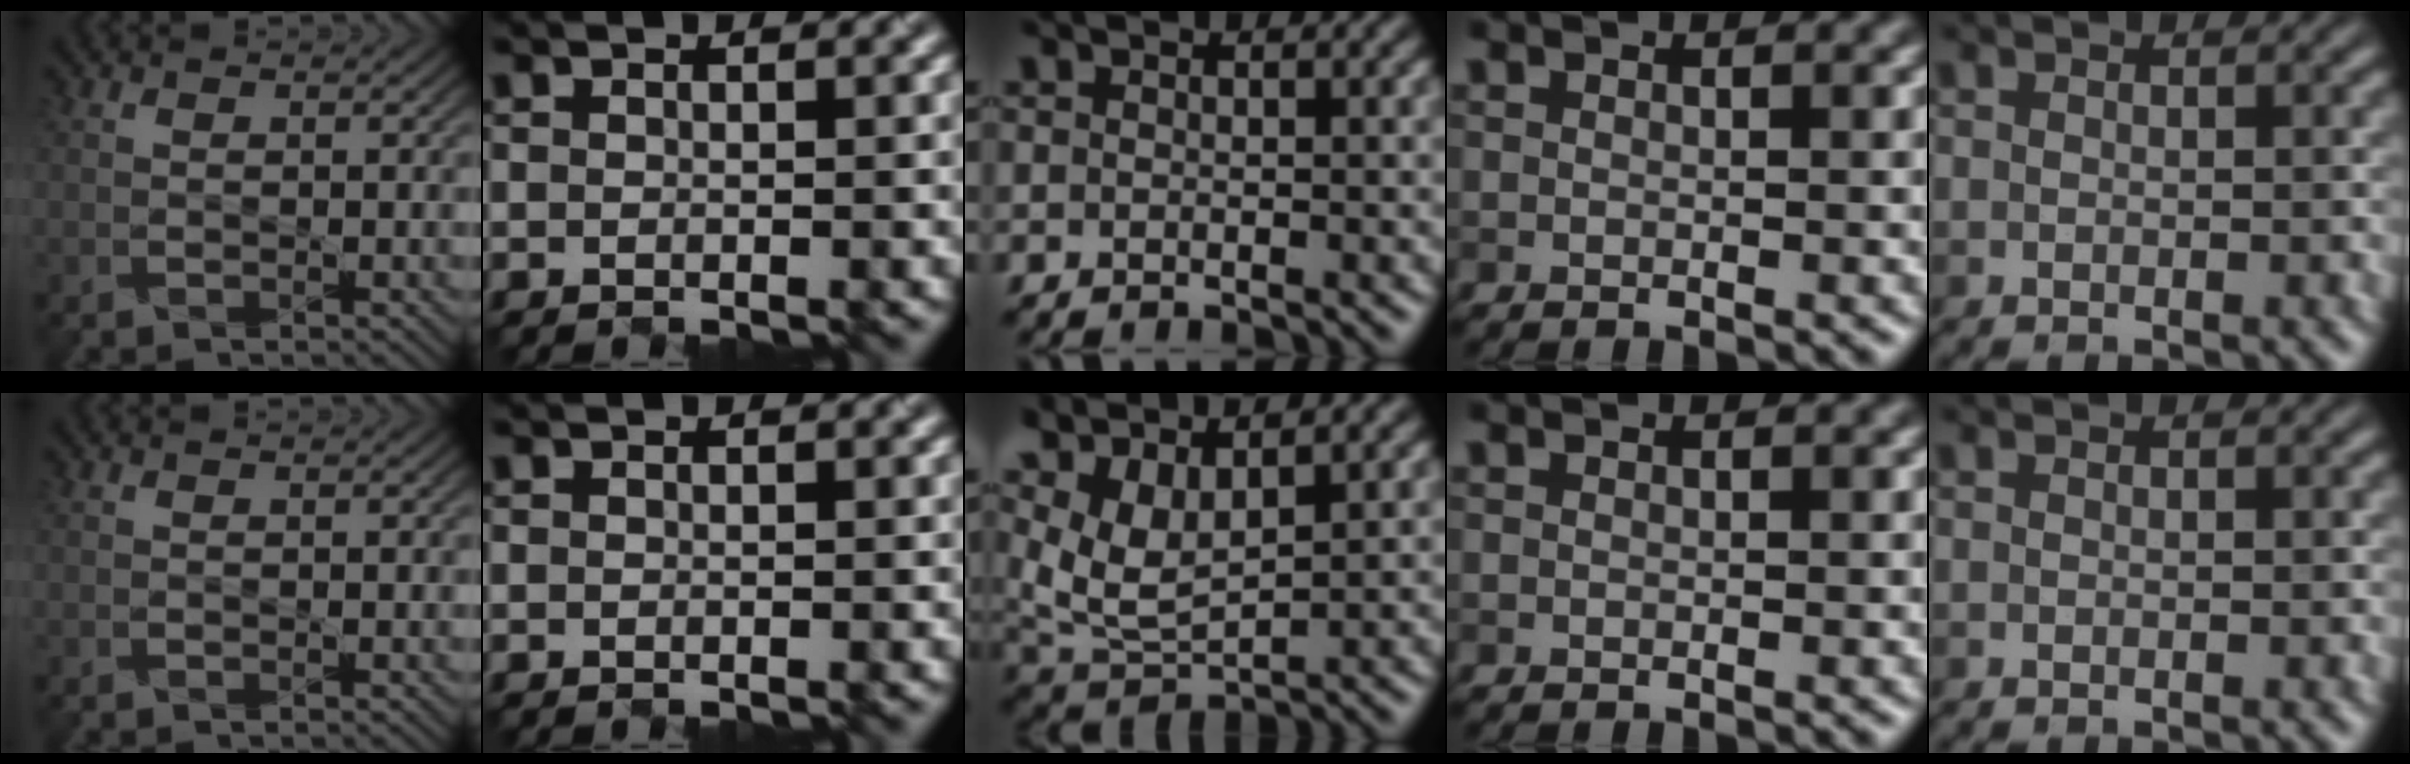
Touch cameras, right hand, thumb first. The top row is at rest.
{"middle": {"total": 5.5, "force": [3.2, 2.4, 3.8], "torque": [-0.091, -0.001, 0.071]}}